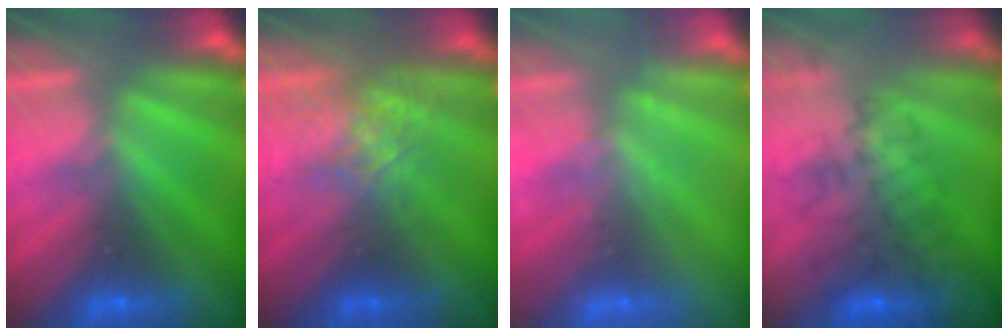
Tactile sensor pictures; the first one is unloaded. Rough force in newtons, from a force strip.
{"total": 2.6}
{"total": 2.2}
{"total": 4.7}